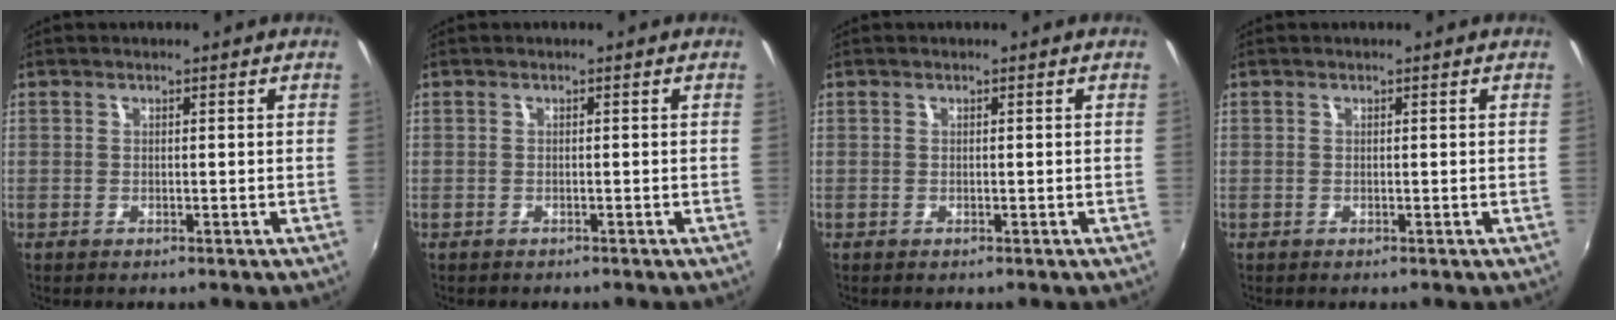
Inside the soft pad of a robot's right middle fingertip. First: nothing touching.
{"total": 0.6, "force": [-0.5, 0.3, 0.1], "torque": [-0.004, -0.002, -0.007]}
{"total": 0.0}
{"total": 0.0}